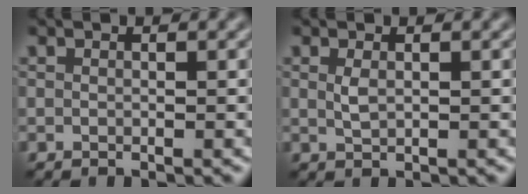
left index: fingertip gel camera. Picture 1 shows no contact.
{"total": 1.1, "force": [0.4, 0.5, 0.9], "torque": [-0.025, -0.001, 0.011]}